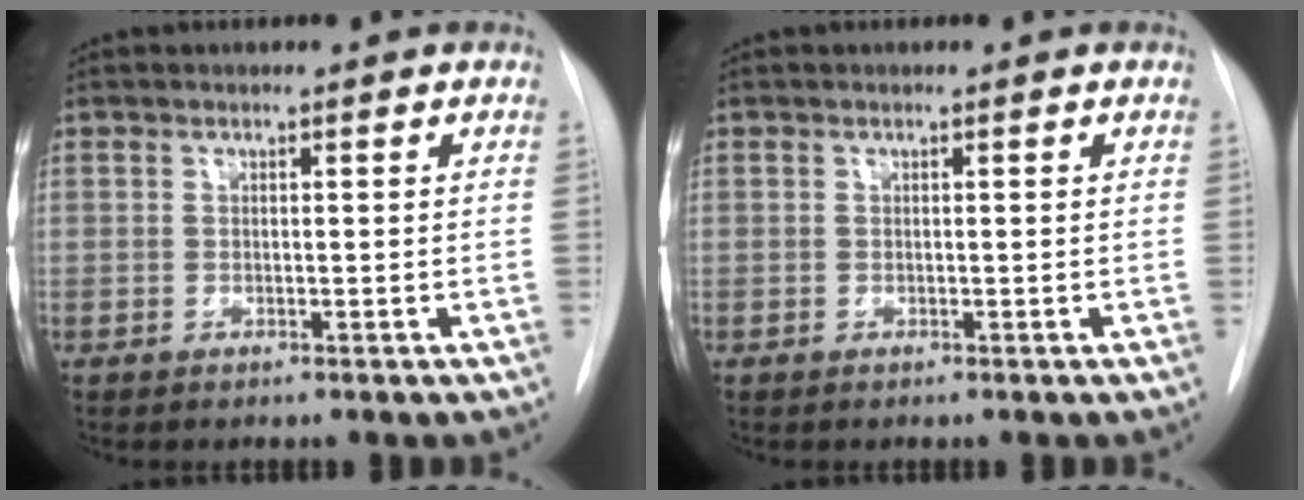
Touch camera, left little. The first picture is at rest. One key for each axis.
{"total": 0.0}